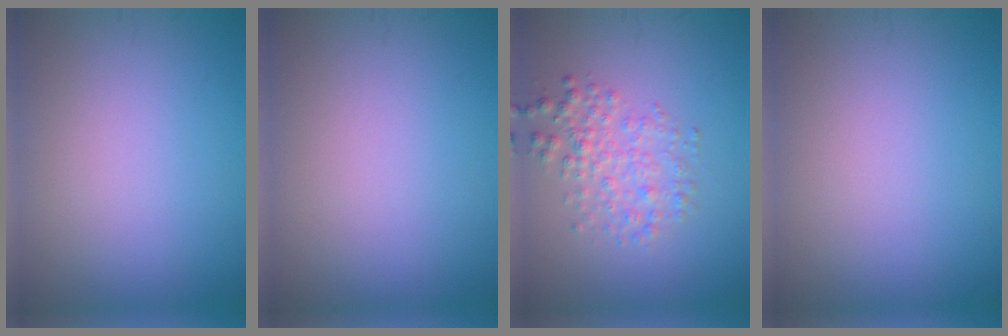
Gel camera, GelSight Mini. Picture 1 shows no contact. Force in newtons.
{"total": 0.0}
{"total": 2.9, "press": 2.9, "slide": 0.1}
{"total": 0.0}